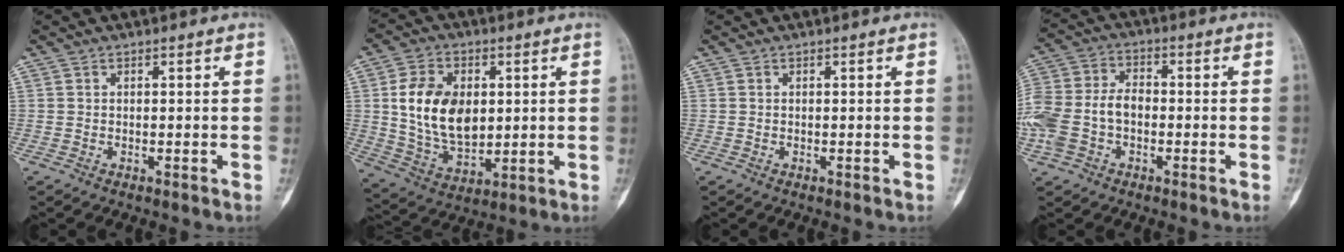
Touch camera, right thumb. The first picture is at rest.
{"total": 15.0, "force": [2.3, 9.7, 11.2], "torque": [-0.172, -0.014, 0.049]}
{"total": 0.0}
{"total": 12.9, "force": [-2.6, 8.8, 9.2], "torque": [-0.207, 0.032, -0.053]}